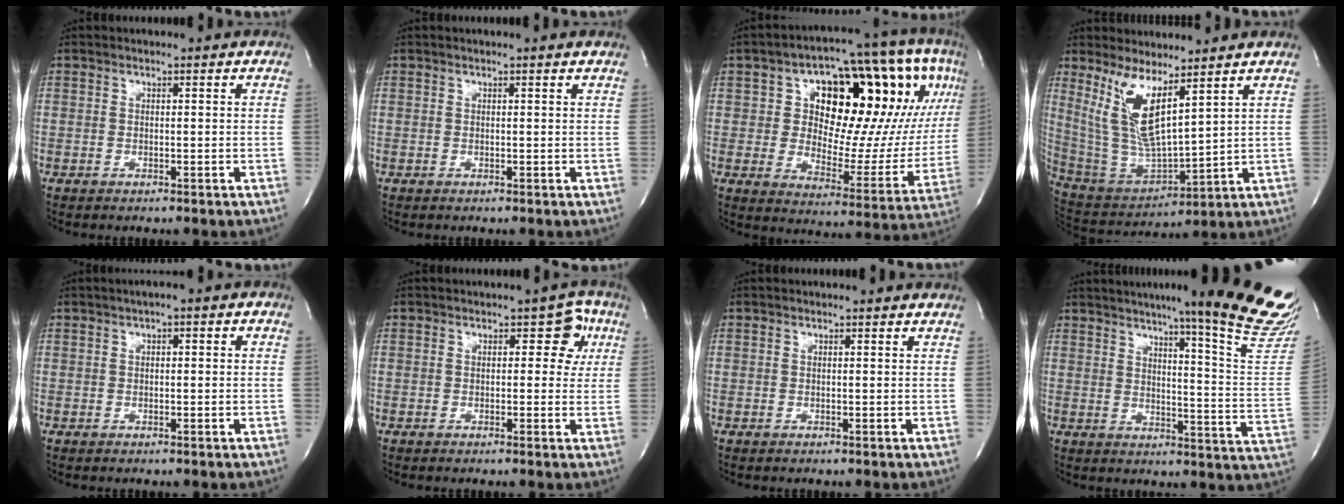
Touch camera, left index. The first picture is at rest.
{"total": 0.8, "force": [0.8, -0.1, 0.3], "torque": [-0.014, 0.001, 0.010]}
{"total": 24.3, "force": [8.2, 10.7, 20.2], "torque": [-0.273, 0.047, 0.125]}
{"total": 11.1, "force": [6.1, 2.1, 9.0], "torque": [-0.202, -0.017, 0.137]}
{"total": 2.5, "force": [0.9, 0.9, 2.2], "torque": [-0.033, 0.013, 0.008]}
{"total": 4.2, "force": [1.2, 2.6, 3.0], "torque": [-0.019, 0.017, 0.008]}
{"total": 1.2, "force": [1.1, 0.3, 0.4], "torque": [-0.015, 0.009, 0.007]}
{"total": 23.0, "force": [18.8, -1.7, 13.2], "torque": [-0.178, -0.094, 0.228]}